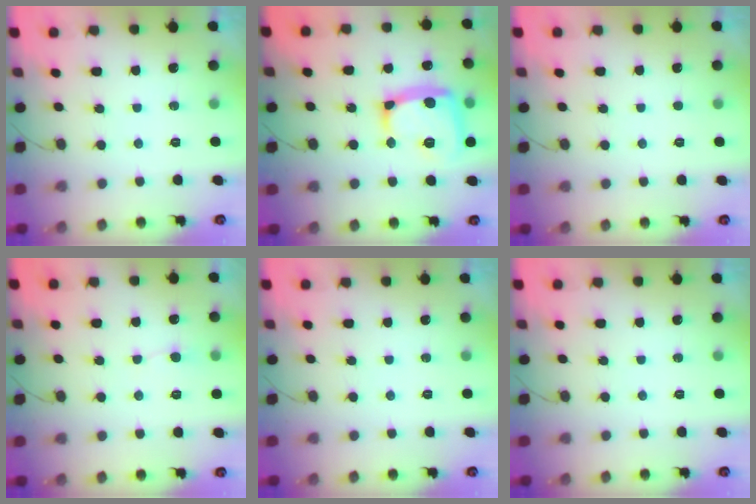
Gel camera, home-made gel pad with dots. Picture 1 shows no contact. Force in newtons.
{"total": 17.8, "press": 17.7, "slide": 1.6}
{"total": 1.6, "press": 1.5, "slide": 0.2}
{"total": 3.0, "press": 3.0, "slide": 0.4}
{"total": 0.0}
{"total": 0.0}